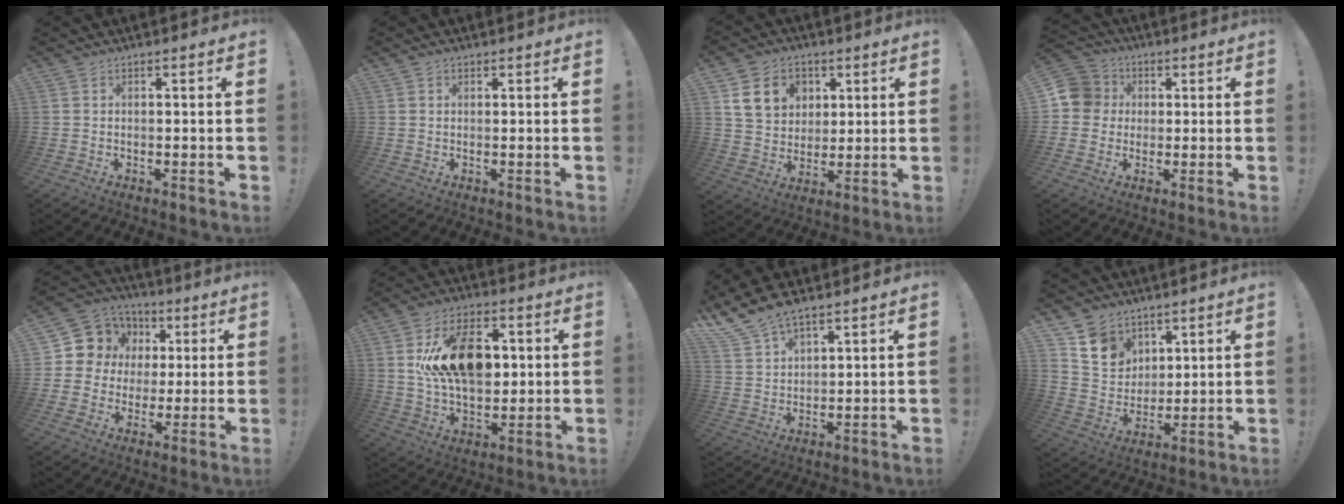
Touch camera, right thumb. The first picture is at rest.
{"total": 0.9, "force": [0.5, 0.7, 0.2], "torque": [-0.005, 0.002, 0.010]}
{"total": 12.6, "force": [5.3, 10.3, 4.9], "torque": [-0.069, -0.021, 0.108]}
{"total": 8.5, "force": [0.6, 8.2, 2.1], "torque": [-0.036, 0.006, 0.013]}
{"total": 10.7, "force": [2.8, 9.9, 2.8], "torque": [-0.031, -0.023, 0.066]}
{"total": 19.5, "force": [3.6, 12.9, 14.2], "torque": [-0.233, -0.007, 0.064]}
{"total": 10.1, "force": [8.2, 4.0, 4.2], "torque": [-0.093, -0.045, 0.161]}
{"total": 11.1, "force": [7.3, 7.9, 2.6], "torque": [-0.050, -0.051, 0.149]}